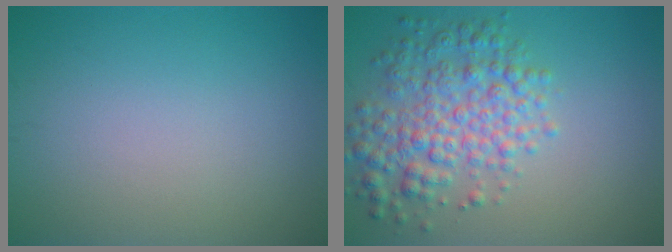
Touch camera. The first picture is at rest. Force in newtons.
{"total": 5.5, "press": 5.5, "slide": 0.1}